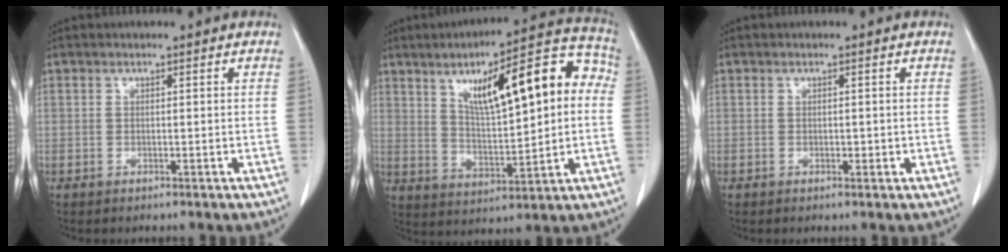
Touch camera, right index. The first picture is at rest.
{"total": 17.8, "force": [4.5, 4.5, 16.6], "torque": [-0.235, 0.040, 0.072]}
{"total": 0.9, "force": [-0.2, 0.6, 0.6], "torque": [-0.006, 0.001, -0.003]}